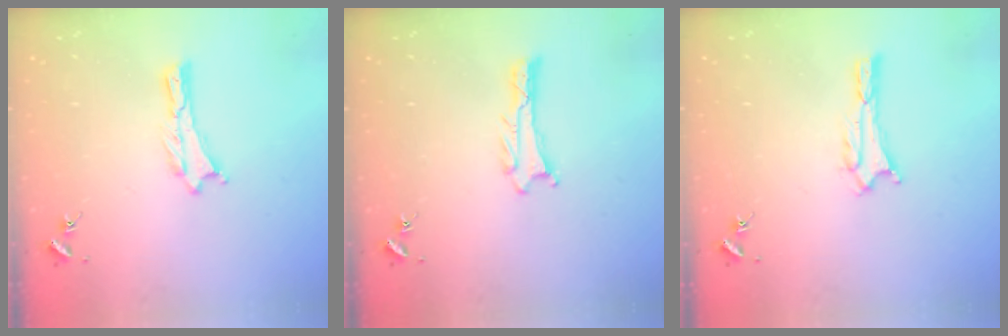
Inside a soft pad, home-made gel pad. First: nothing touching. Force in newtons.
{"total": 0.8, "press": 0.7, "slide": 0.1}
{"total": 1.6, "press": 1.6, "slide": 0.2}